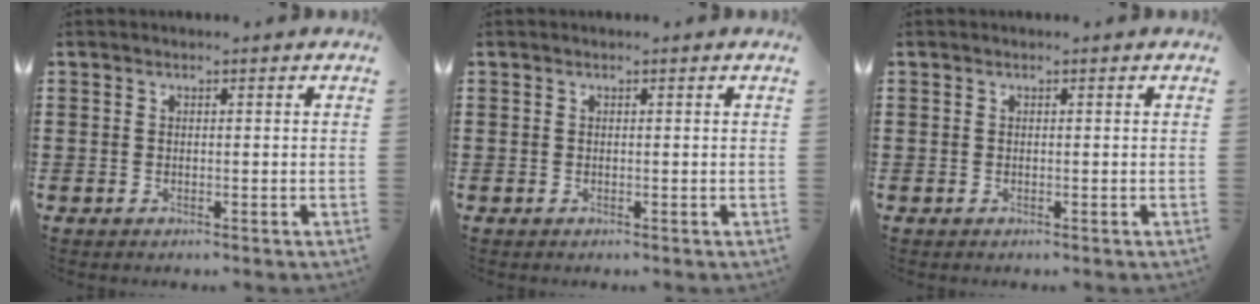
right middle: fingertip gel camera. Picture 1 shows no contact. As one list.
[{"total": 0.0}, {"total": 0.0}]